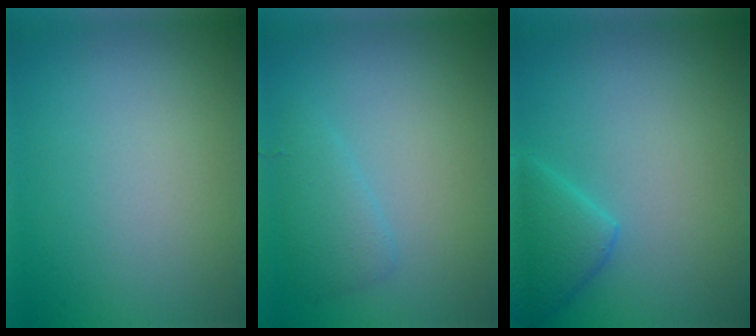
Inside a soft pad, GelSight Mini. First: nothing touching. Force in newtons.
{"total": 1.9, "press": 1.9, "slide": 0.2}
{"total": 2.8, "press": 2.8, "slide": 0.3}